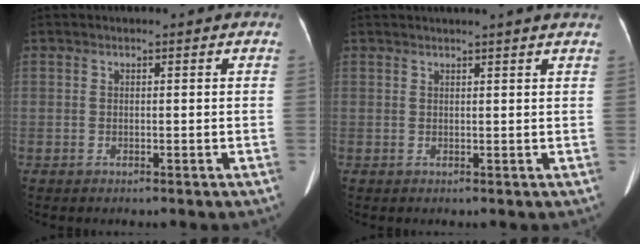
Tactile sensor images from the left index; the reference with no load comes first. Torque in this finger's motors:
{"motor_torque": [0.51, -0.95, 0.02, 0.05]}